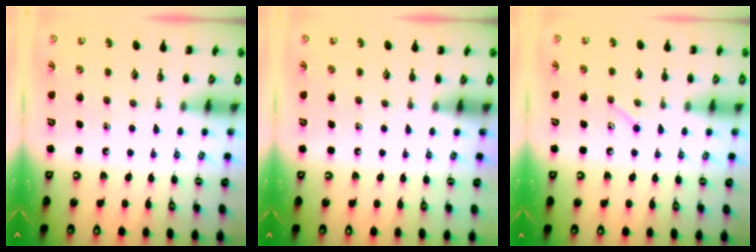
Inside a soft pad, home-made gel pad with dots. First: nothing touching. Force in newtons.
{"total": 0.9, "press": 0.9, "slide": 0.2}
{"total": 5.8, "press": 5.8, "slide": 0.9}